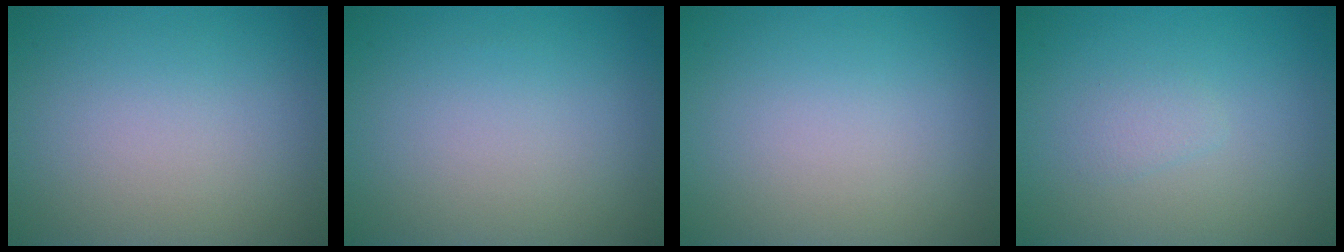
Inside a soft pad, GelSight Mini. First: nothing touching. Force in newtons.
{"total": 0.0}
{"total": 0.0}
{"total": 0.9, "press": 0.9, "slide": 0.0}